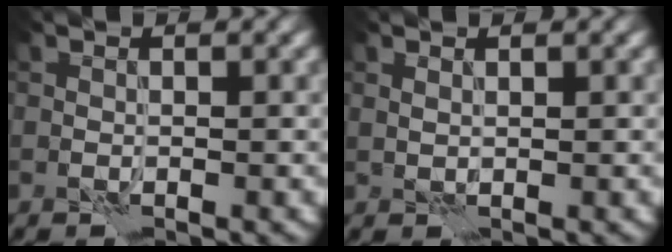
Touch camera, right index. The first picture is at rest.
{"total": 0.6, "force": [0.5, 0.1, -0.1], "torque": [-0.003, 0.000, 0.012]}